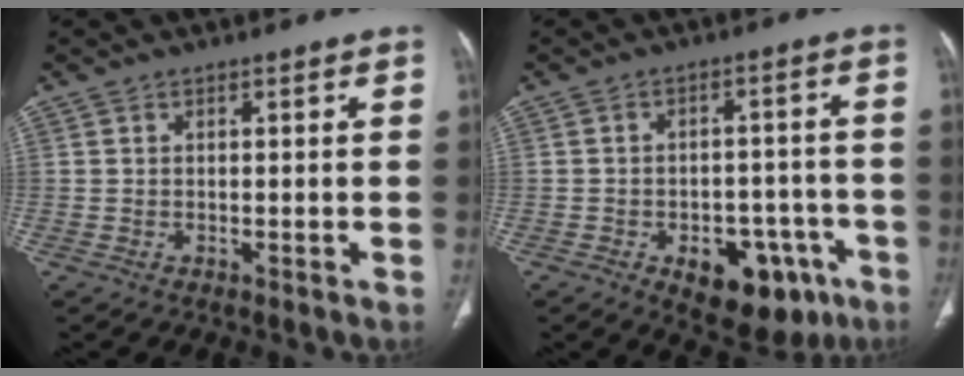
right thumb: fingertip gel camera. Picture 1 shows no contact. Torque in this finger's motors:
{"motor_torque": [1.66, 1.72, -0.14, 0.01, 0.13]}